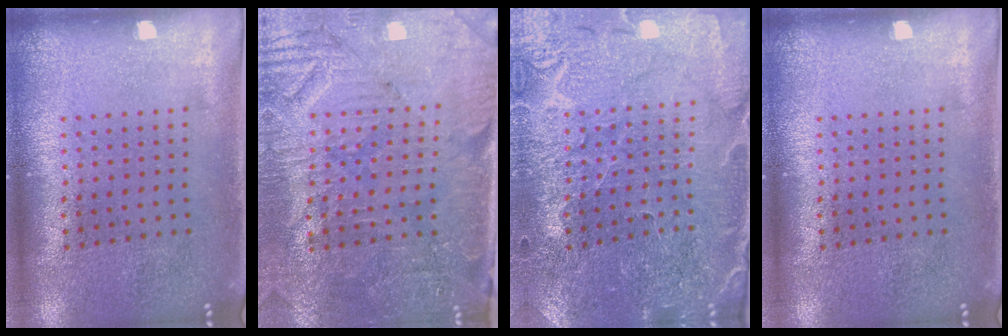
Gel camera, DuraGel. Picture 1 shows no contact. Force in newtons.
{"total": 3.8, "press": 3.5, "slide": 1.5}
{"total": 1.8, "press": 1.8, "slide": 0.2}
{"total": 0.0}